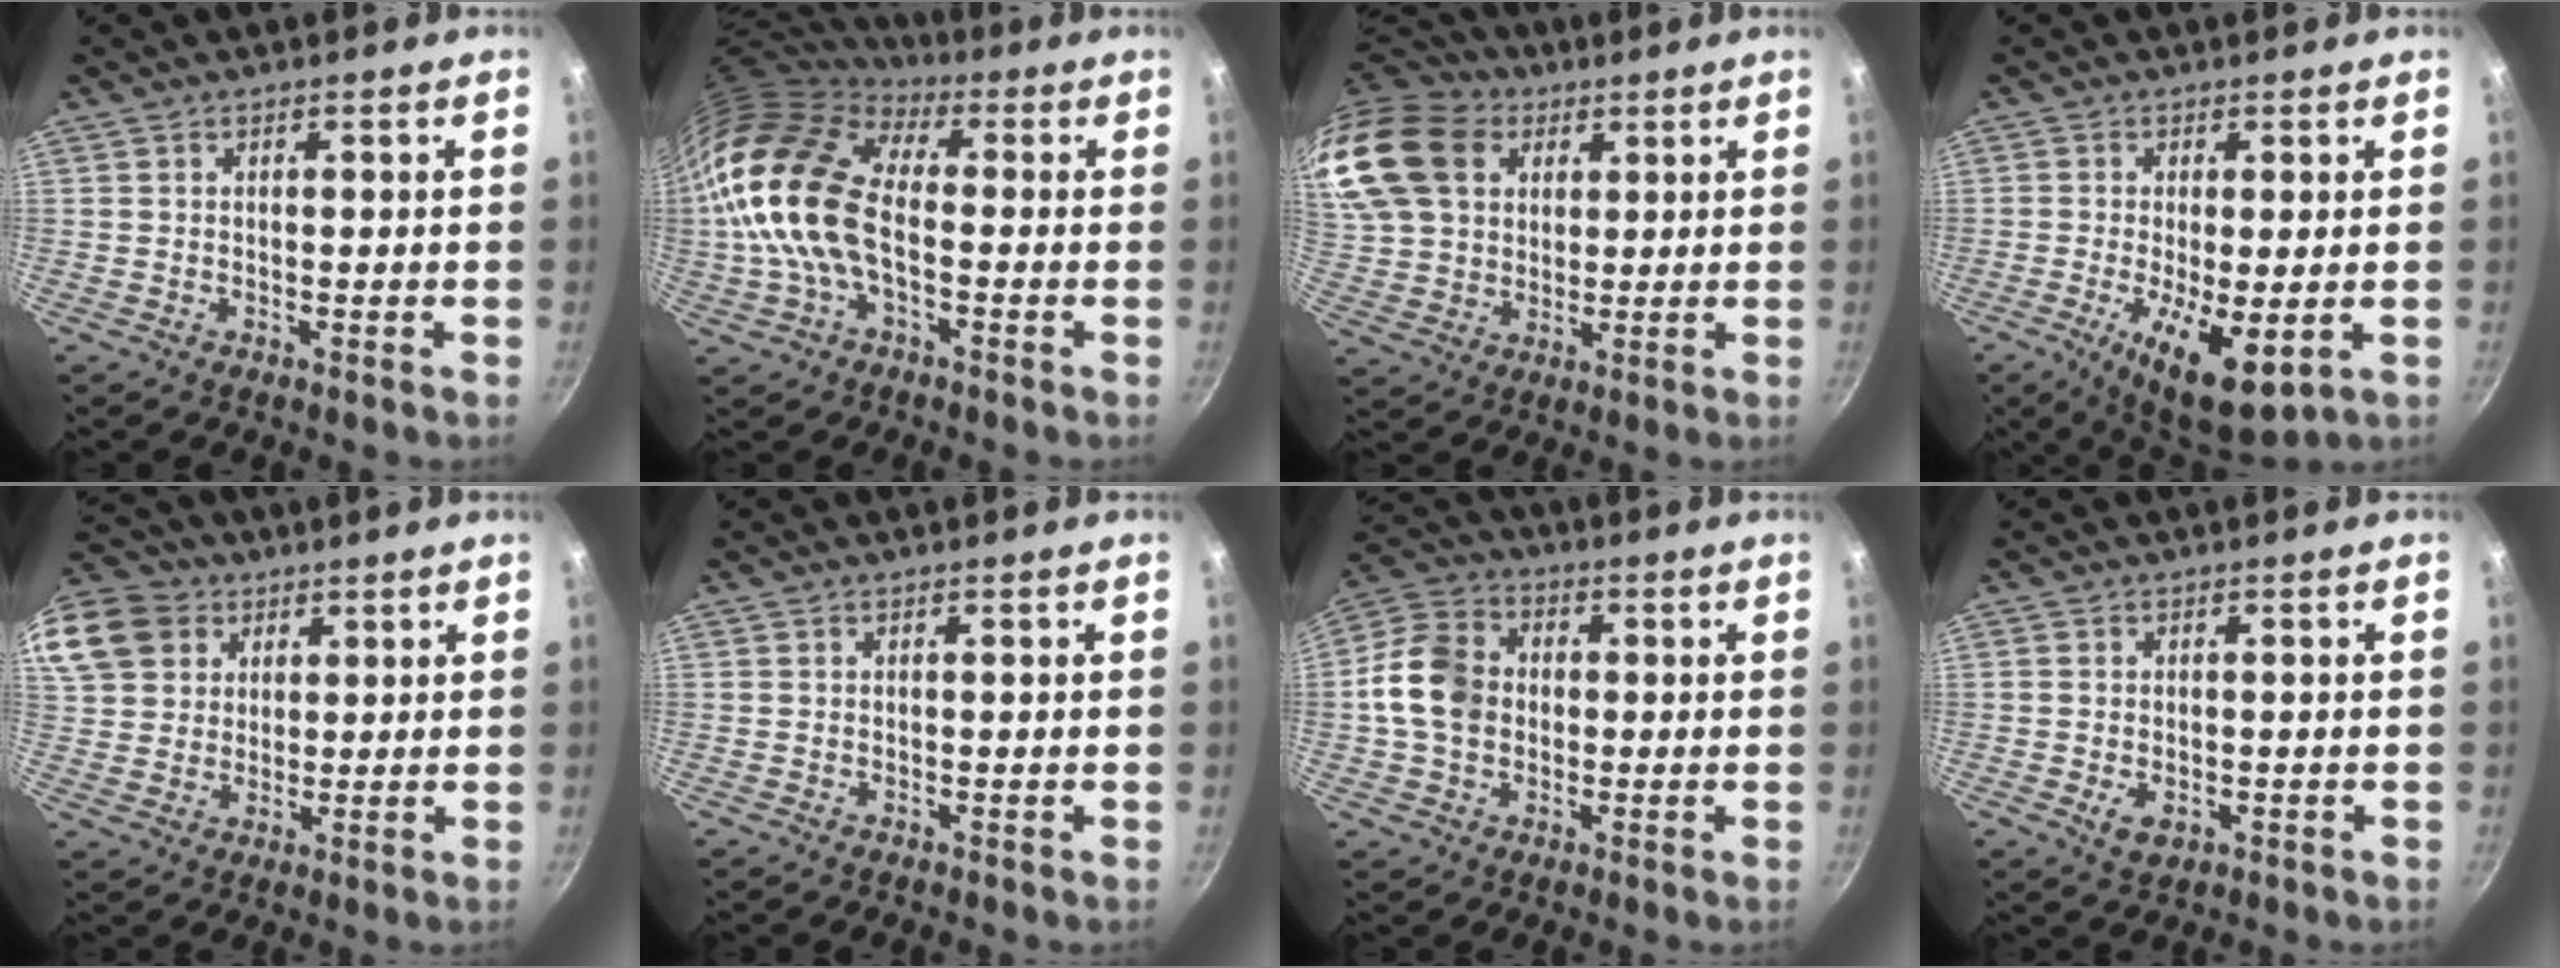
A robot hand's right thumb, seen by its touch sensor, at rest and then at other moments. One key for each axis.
{"total": 17.2, "fx": -1.1, "fy": 10.0, "fz": 14.0, "tx": -0.248, "ty": 0.022, "tz": -0.034}
{"total": 24.2, "fx": 10.1, "fy": 17.9, "fz": 12.7, "tx": -0.287, "ty": 0.021, "tz": 0.190}
{"total": 11.0, "fx": -2.5, "fy": 3.7, "fz": 10.0, "tx": -0.167, "ty": -0.011, "tz": -0.031}
{"total": 17.3, "fx": 7.6, "fy": 13.7, "fz": 7.2, "tx": -0.160, "ty": 0.023, "tz": 0.144}
{"total": 0.0}
{"total": 11.5, "fx": -0.2, "fy": 9.1, "fz": 7.0, "tx": -0.109, "ty": 0.018, "tz": -0.020}
{"total": 3.5, "fx": -0.9, "fy": 2.4, "fz": 2.4, "tx": -0.039, "ty": -0.004, "tz": -0.011}